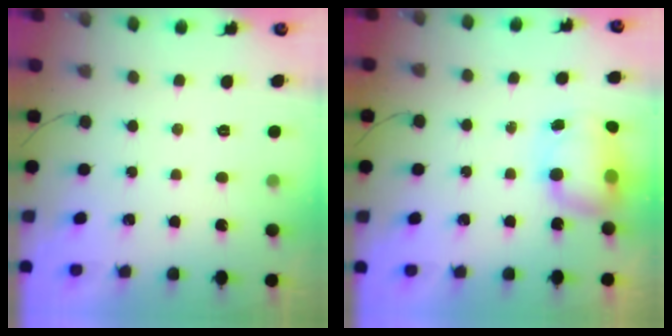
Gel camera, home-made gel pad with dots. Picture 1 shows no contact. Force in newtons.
{"total": 7.7, "press": 7.6, "slide": 1.3}